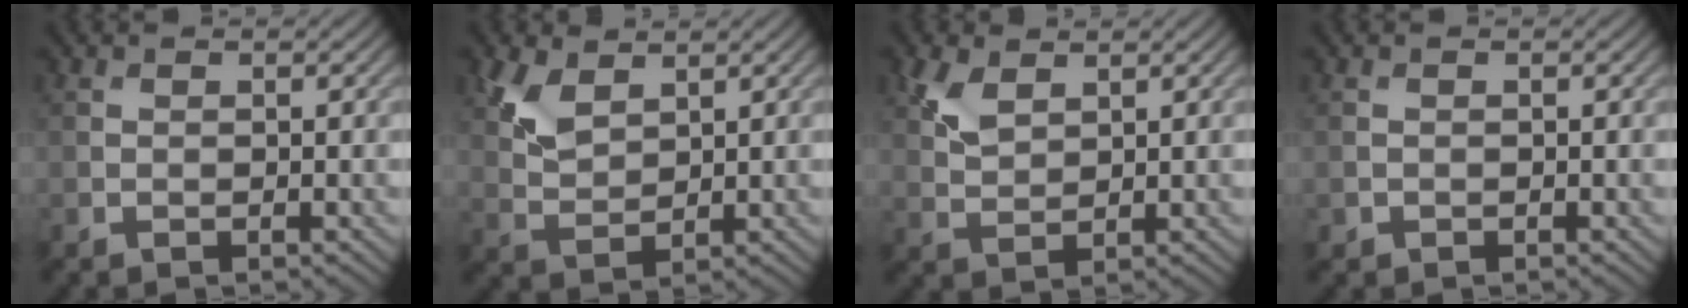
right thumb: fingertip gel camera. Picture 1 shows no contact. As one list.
[{"total": 4.9, "force": [2.7, 2.8, 3.0], "torque": [-0.079, -0.001, 0.058]}, {"total": 4.0, "force": [2.2, 2.3, 2.5], "torque": [-0.066, 0.001, 0.047]}, {"total": 0.6, "force": [-0.3, 0.5, 0.0], "torque": [0.002, -0.005, -0.006]}]